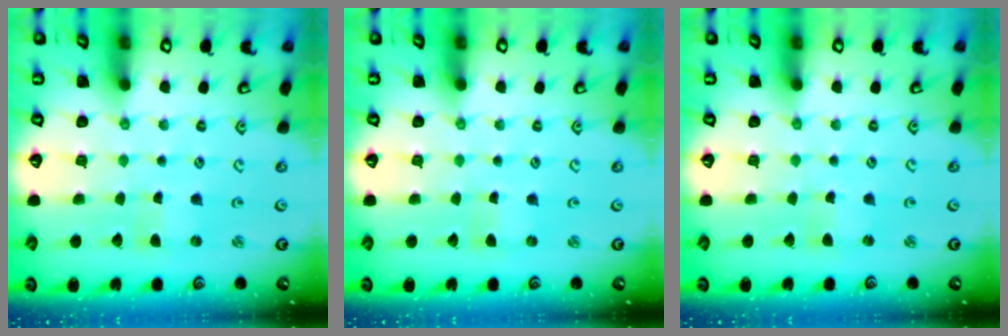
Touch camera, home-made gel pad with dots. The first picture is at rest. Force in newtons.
{"total": 0.0}
{"total": 0.9, "press": 0.8, "slide": 0.1}